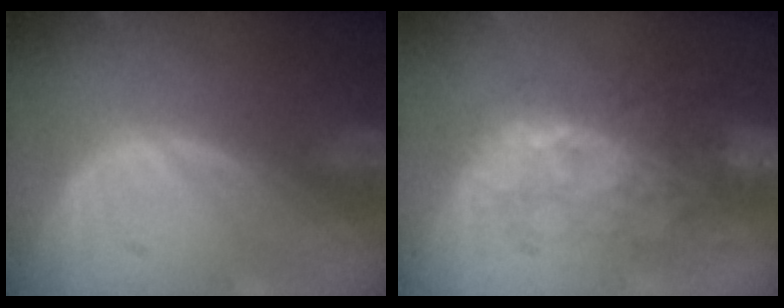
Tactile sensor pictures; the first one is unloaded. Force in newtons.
{"total": 9.7, "press": 8.8, "slide": 4.0}